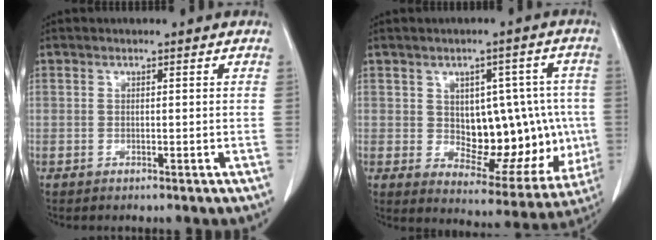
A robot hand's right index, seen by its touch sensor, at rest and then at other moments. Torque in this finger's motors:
{"motor_torque": [0.41, 0.04, 0.18, 0.03]}